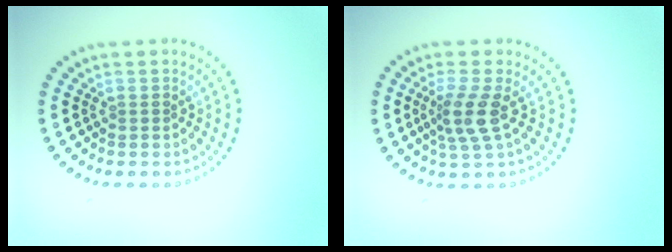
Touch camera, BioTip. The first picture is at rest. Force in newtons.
{"total": 2.9, "press": 2.2, "slide": 1.9}